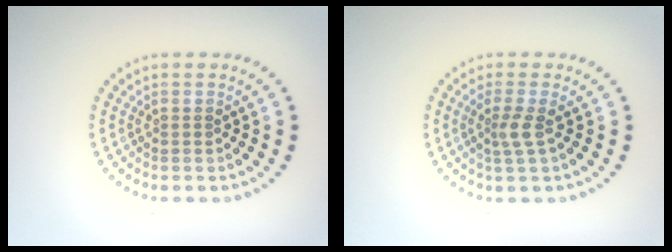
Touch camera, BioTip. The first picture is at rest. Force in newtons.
{"total": 1.9, "press": 1.4, "slide": 1.2}